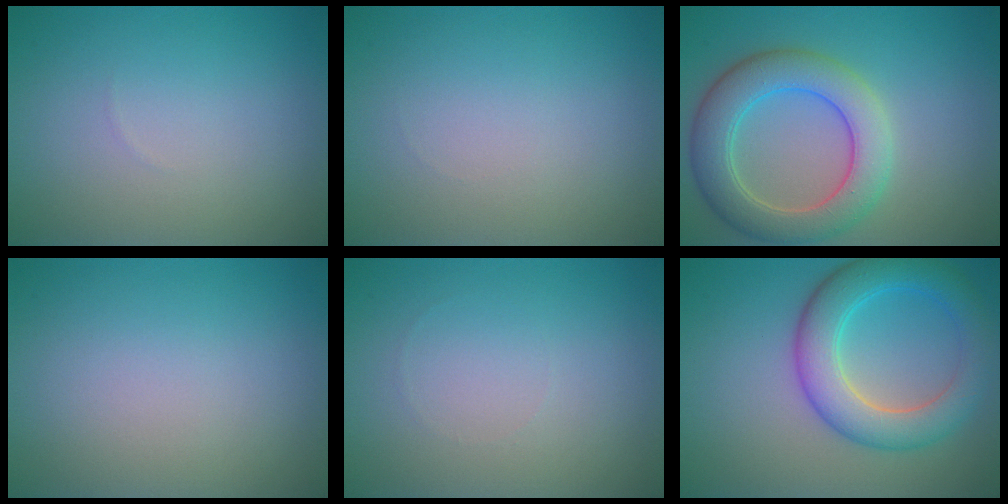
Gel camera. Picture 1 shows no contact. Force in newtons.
{"total": 0.0}
{"total": 6.4, "press": 6.4, "slide": 0.4}
{"total": 0.0}
{"total": 0.0}
{"total": 6.3, "press": 6.3, "slide": 0.3}